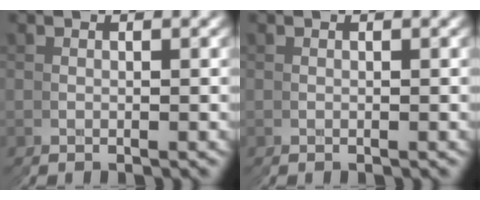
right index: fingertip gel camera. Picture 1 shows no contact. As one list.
[{"total": 0.0}]